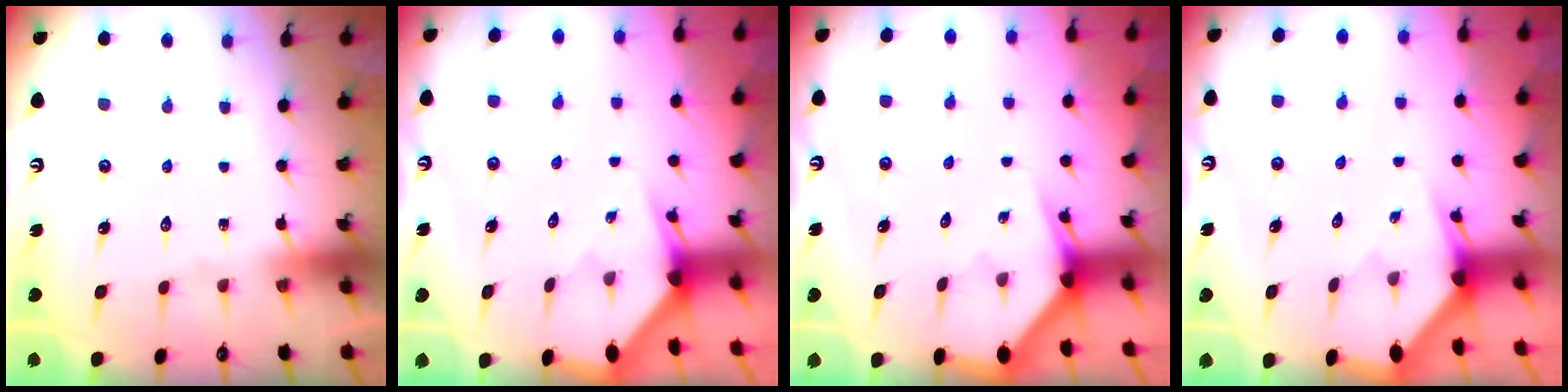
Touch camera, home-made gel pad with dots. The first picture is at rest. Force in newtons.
{"total": 2.3, "press": 2.3, "slide": 0.1}
{"total": 2.6, "press": 2.6, "slide": 0.1}
{"total": 2.3, "press": 2.3, "slide": 0.1}